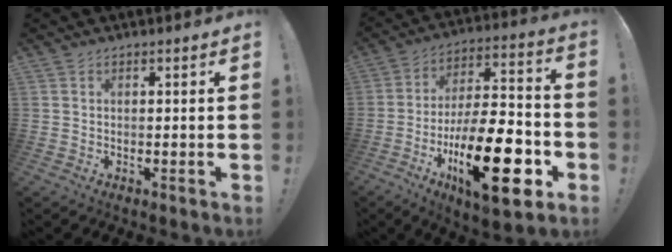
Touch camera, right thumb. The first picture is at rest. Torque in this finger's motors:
{"motor_torque": [2.33, 2.68, 1.52, -1.25, 0.59]}